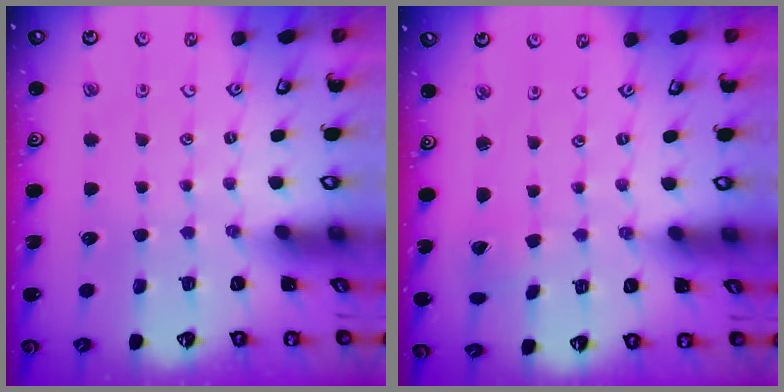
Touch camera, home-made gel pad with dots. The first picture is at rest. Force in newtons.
{"total": 1.2, "press": 1.2, "slide": 0.0}